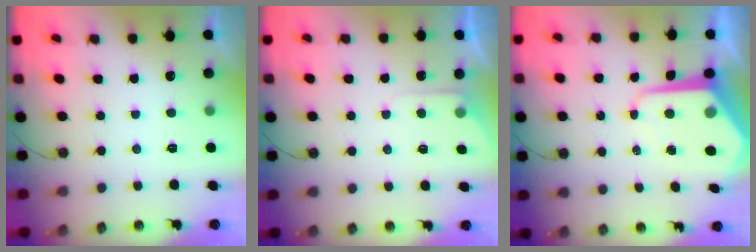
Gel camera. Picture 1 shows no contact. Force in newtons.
{"total": 4.2, "press": 4.2, "slide": 0.7}
{"total": 10.6, "press": 10.6, "slide": 0.9}